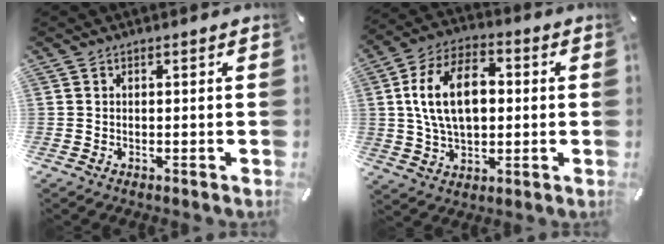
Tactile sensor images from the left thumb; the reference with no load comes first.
{"total": 15.3, "force": [1.7, 9.8, 11.6], "torque": [-0.239, 0.009, 0.026]}